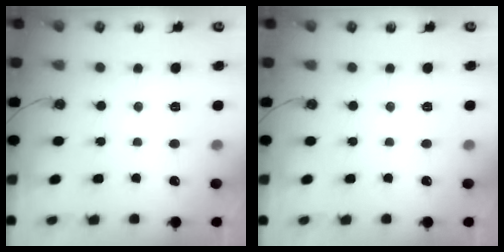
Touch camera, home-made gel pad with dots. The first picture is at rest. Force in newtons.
{"total": 1.5, "press": 0.2, "slide": 1.5}